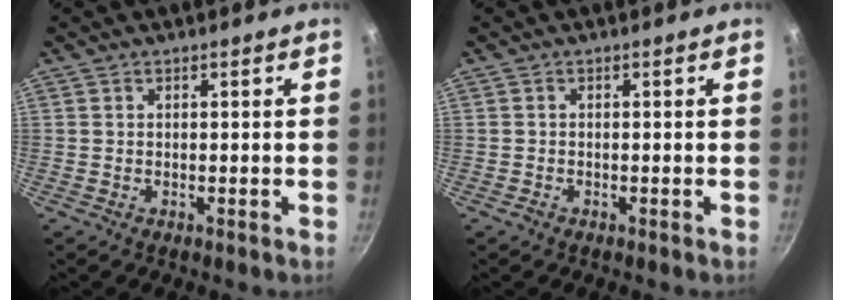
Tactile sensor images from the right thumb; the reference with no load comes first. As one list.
[{"total": 0.9, "force": [-0.6, 0.6, 0.2], "torque": [-0.007, 0.005, -0.010]}]